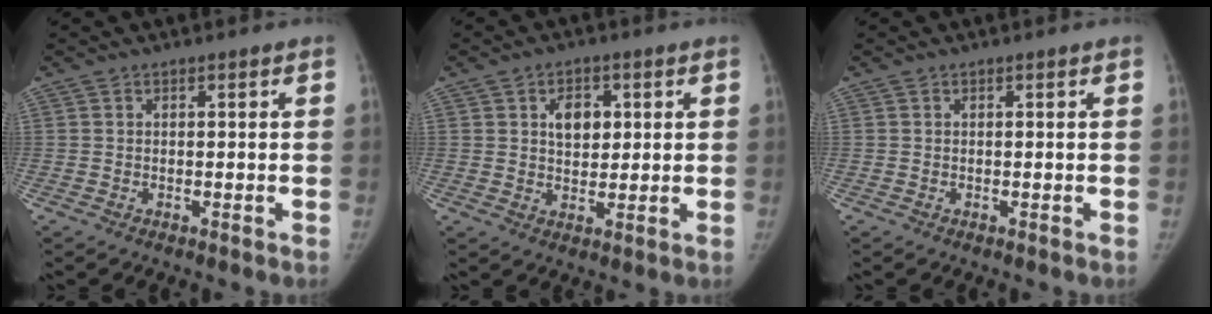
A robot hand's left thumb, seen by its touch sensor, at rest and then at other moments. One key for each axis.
{"total": 5.9, "fx": 1.8, "fy": 4.1, "fz": 3.8, "tx": -0.030, "ty": -0.007, "tz": 0.026}
{"total": 0.0}